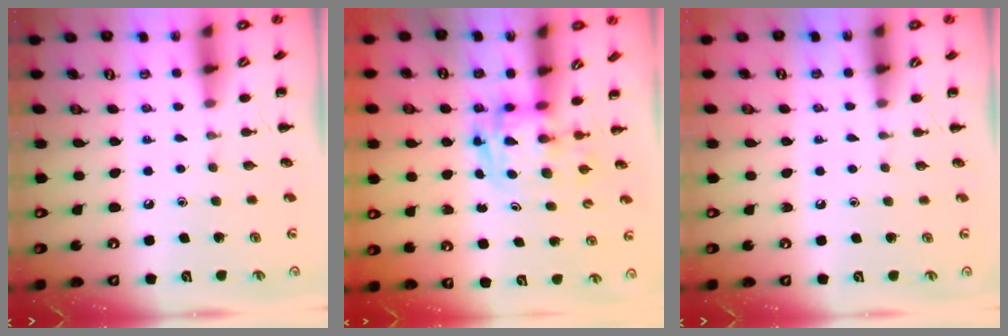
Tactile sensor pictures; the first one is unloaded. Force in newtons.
{"total": 2.9, "press": 2.8, "slide": 0.5}
{"total": 0.0}